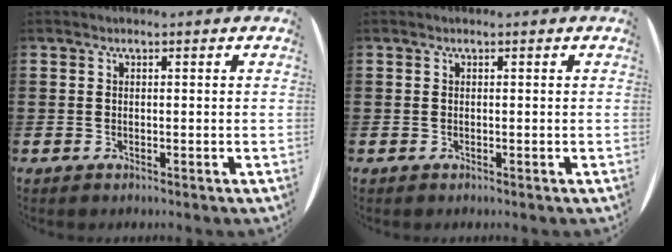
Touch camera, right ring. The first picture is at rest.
{"total": 0.0}